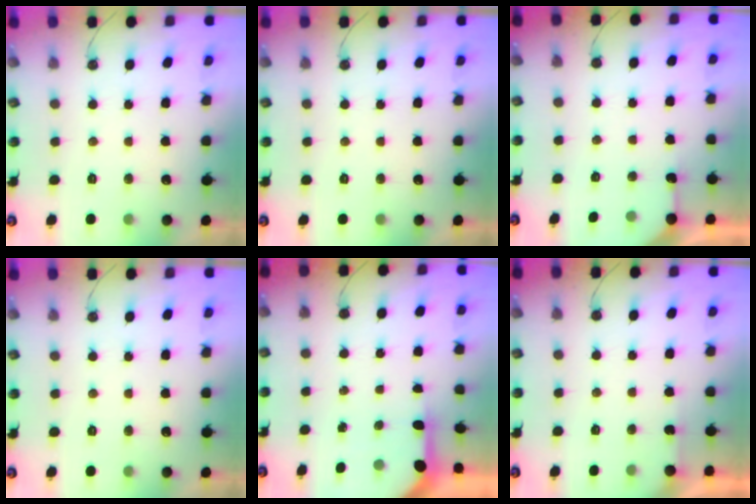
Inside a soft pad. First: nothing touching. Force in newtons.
{"total": 0.0}
{"total": 3.0, "press": 2.9, "slide": 0.4}
{"total": 0.0}
{"total": 3.4, "press": 3.4, "slide": 0.3}
{"total": 2.3, "press": 2.2, "slide": 0.3}